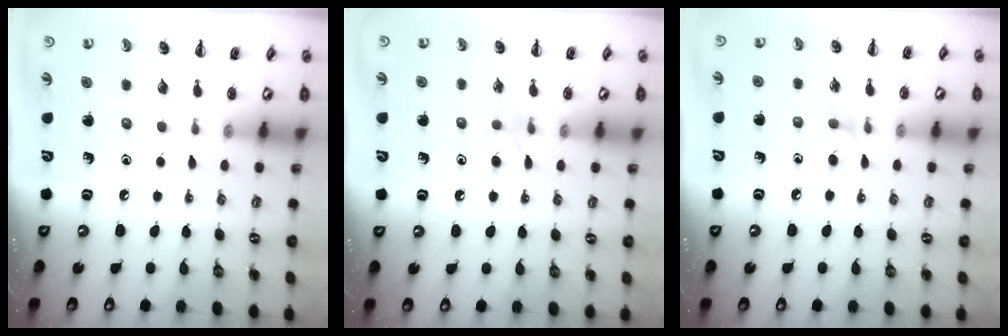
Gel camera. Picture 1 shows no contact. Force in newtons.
{"total": 4.4, "press": 3.9, "slide": 2.0}
{"total": 3.6, "press": 3.3, "slide": 1.5}